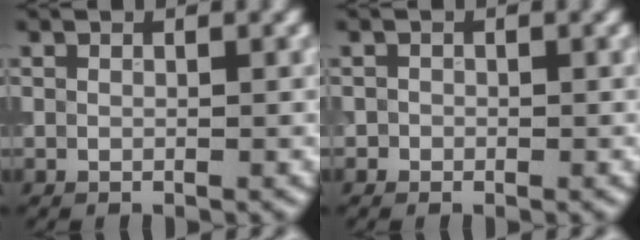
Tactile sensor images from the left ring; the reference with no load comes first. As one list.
[{"total": 0.6, "force": [-0.2, 0.6, 0.0], "torque": [0.005, -0.004, -0.005]}]